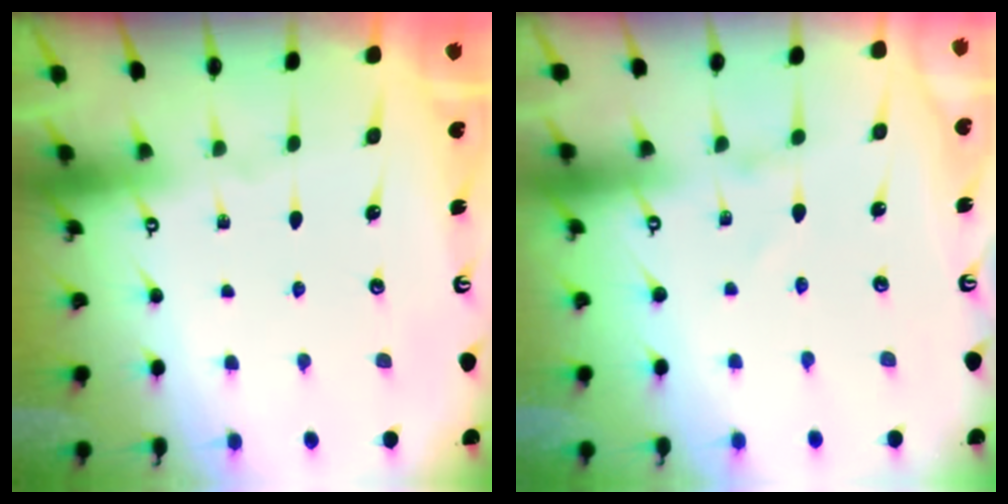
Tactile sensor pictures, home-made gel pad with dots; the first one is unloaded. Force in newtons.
{"total": 1.2, "press": 1.2, "slide": 0.0}